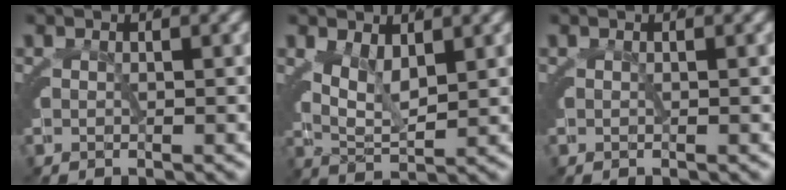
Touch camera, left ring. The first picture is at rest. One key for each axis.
{"total": 3.2, "fx": 1.2, "fy": 2.3, "fz": 1.8, "tx": -0.047, "ty": -0.010, "tz": 0.019}
{"total": 0.0}